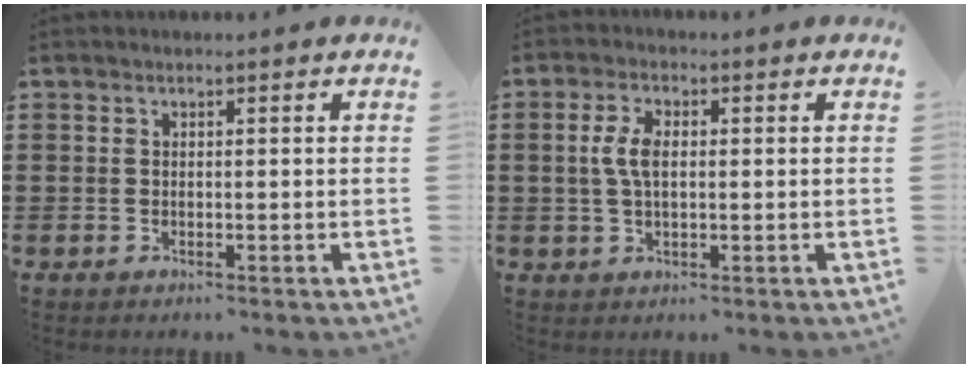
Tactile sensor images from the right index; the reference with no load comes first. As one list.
[{"total": 4.5, "force": [0.4, 2.1, 3.9], "torque": [-0.094, 0.003, 0.000]}]